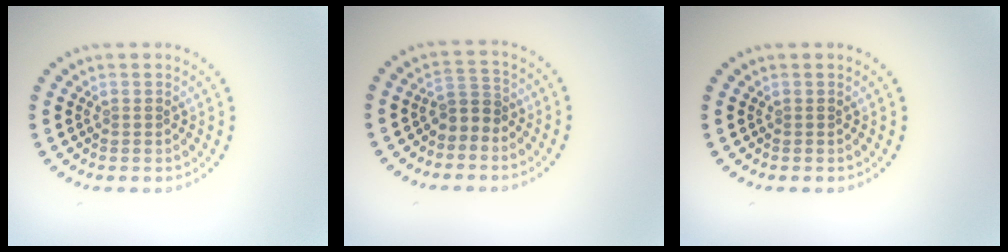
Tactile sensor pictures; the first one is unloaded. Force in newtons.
{"total": 2.1, "press": 1.7, "slide": 1.2}
{"total": 0.0}